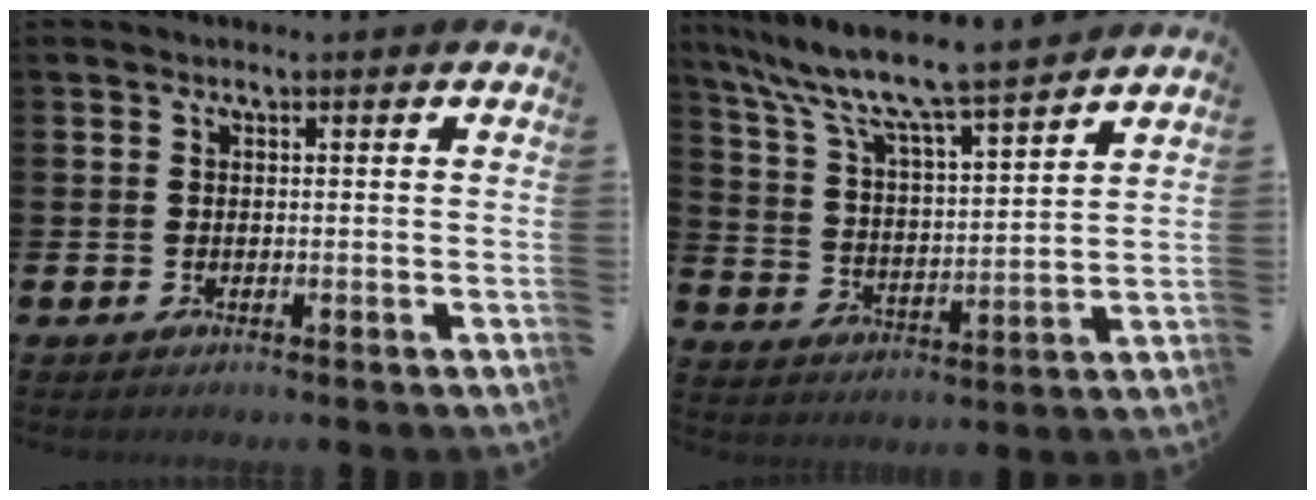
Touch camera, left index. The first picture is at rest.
{"total": 9.2, "force": [8.4, 0.7, 3.7], "torque": [-0.109, -0.059, 0.140]}